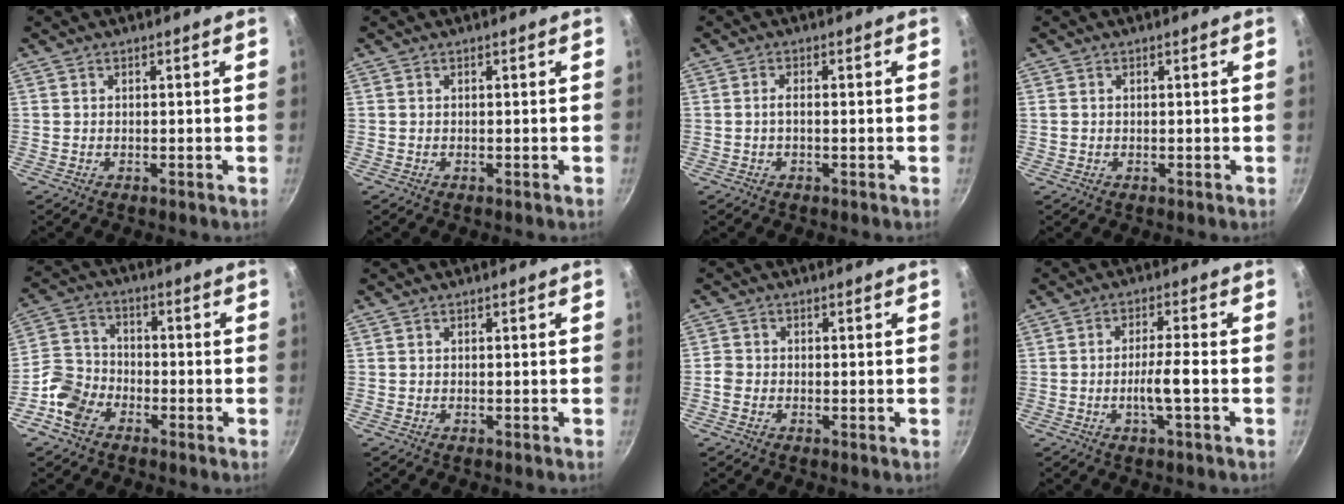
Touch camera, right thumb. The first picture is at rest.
{"total": 0.0}
{"total": 1.5, "force": [-0.3, 0.5, 1.4], "torque": [-0.035, 0.006, -0.009]}
{"total": 0.5, "force": [0.1, 0.4, 0.3], "torque": [-0.005, 0.002, 0.001]}
{"total": 8.6, "force": [-4.7, 6.0, 3.9], "torque": [-0.058, 0.036, -0.105]}
{"total": 0.0}
{"total": 2.1, "force": [-1.0, 1.6, 0.9], "torque": [-0.017, 0.008, -0.023]}
{"total": 5.2, "force": [-1.6, 0.3, 4.9], "torque": [-0.095, 0.015, -0.029]}